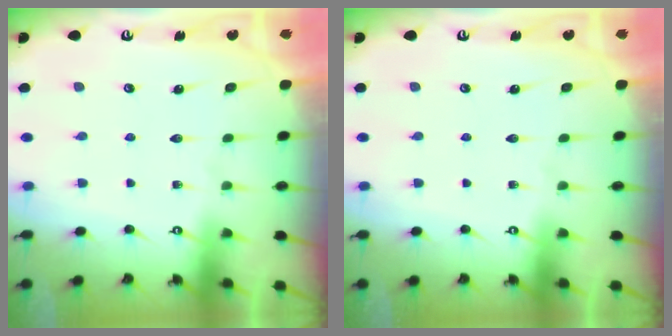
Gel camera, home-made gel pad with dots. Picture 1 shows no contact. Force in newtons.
{"total": 0.0}